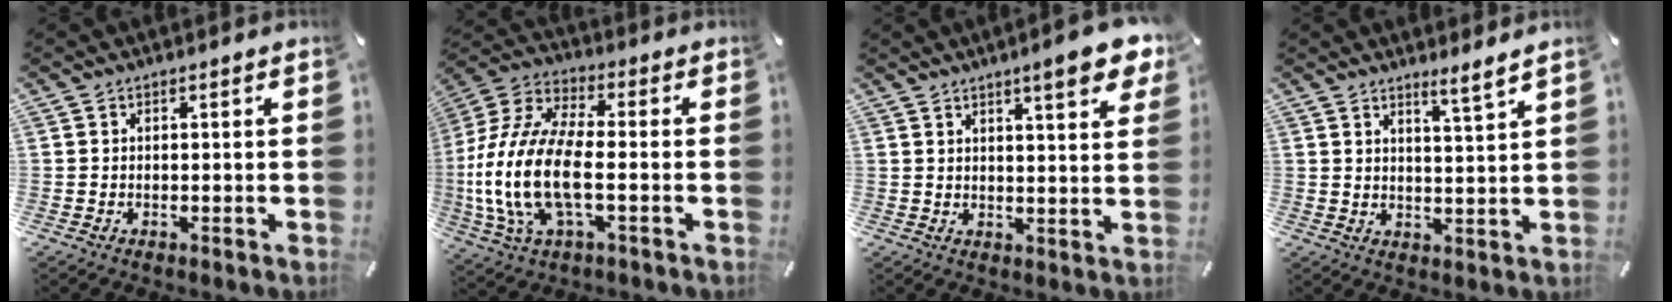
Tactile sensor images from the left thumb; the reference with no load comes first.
{"total": 16.8, "force": [-3.7, 8.0, 14.3], "torque": [-0.327, -0.011, -0.070]}
{"total": 8.7, "force": [5.8, 1.7, 6.2], "torque": [-0.084, -0.031, 0.092]}
{"total": 4.2, "force": [3.9, -0.7, 1.4], "torque": [-0.028, -0.029, 0.068]}